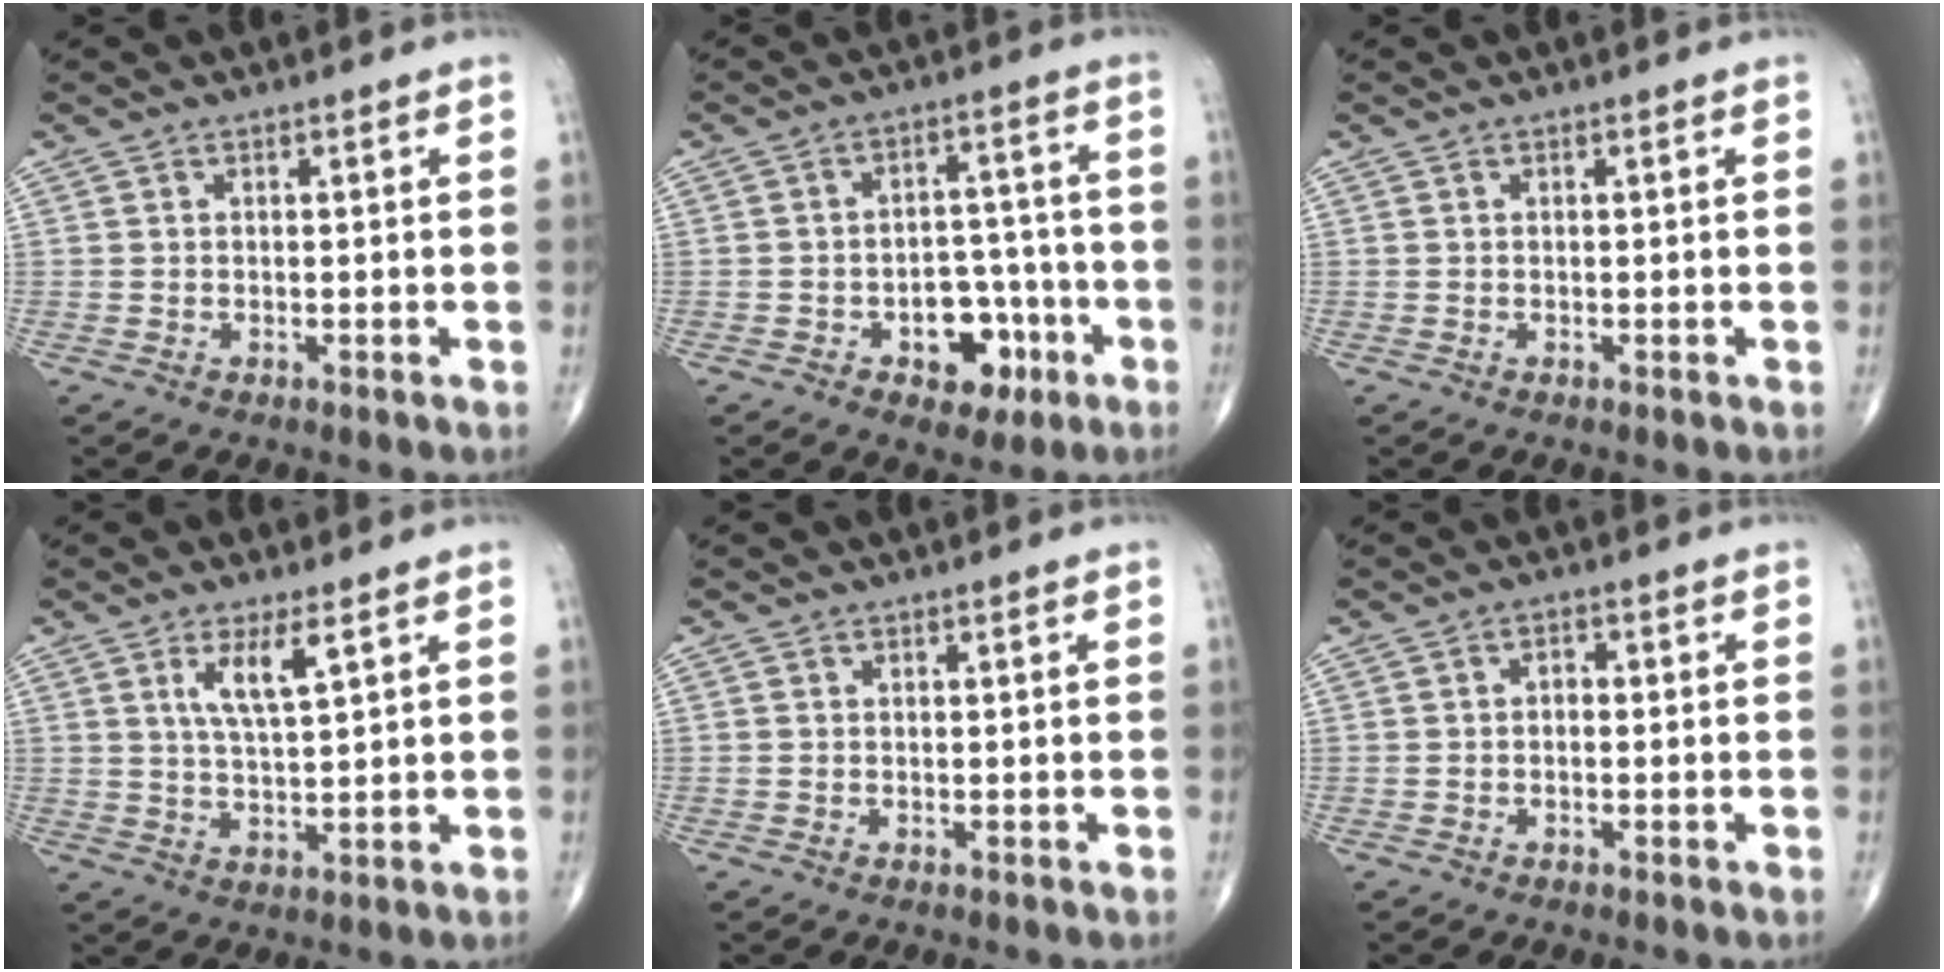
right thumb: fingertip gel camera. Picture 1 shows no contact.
{"total": 9.5, "force": [-4.1, 6.3, 5.9], "torque": [-0.040, 0.043, -0.055]}
{"total": 0.0}
{"total": 5.9, "force": [2.8, 1.3, 5.0], "torque": [-0.098, -0.019, 0.057]}
{"total": 0.0}
{"total": 1.5, "force": [-0.1, 1.0, 1.1], "torque": [-0.011, 0.008, -0.006]}